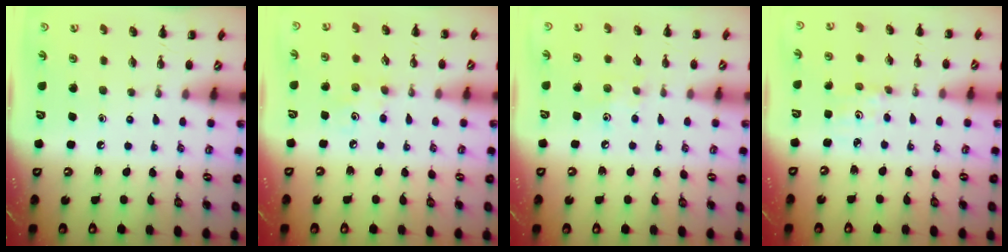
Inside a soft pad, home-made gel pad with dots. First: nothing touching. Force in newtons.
{"total": 3.1, "press": 3.0, "slide": 0.8}
{"total": 5.6, "press": 5.5, "slide": 1.3}
{"total": 1.2, "press": 1.1, "slide": 0.4}